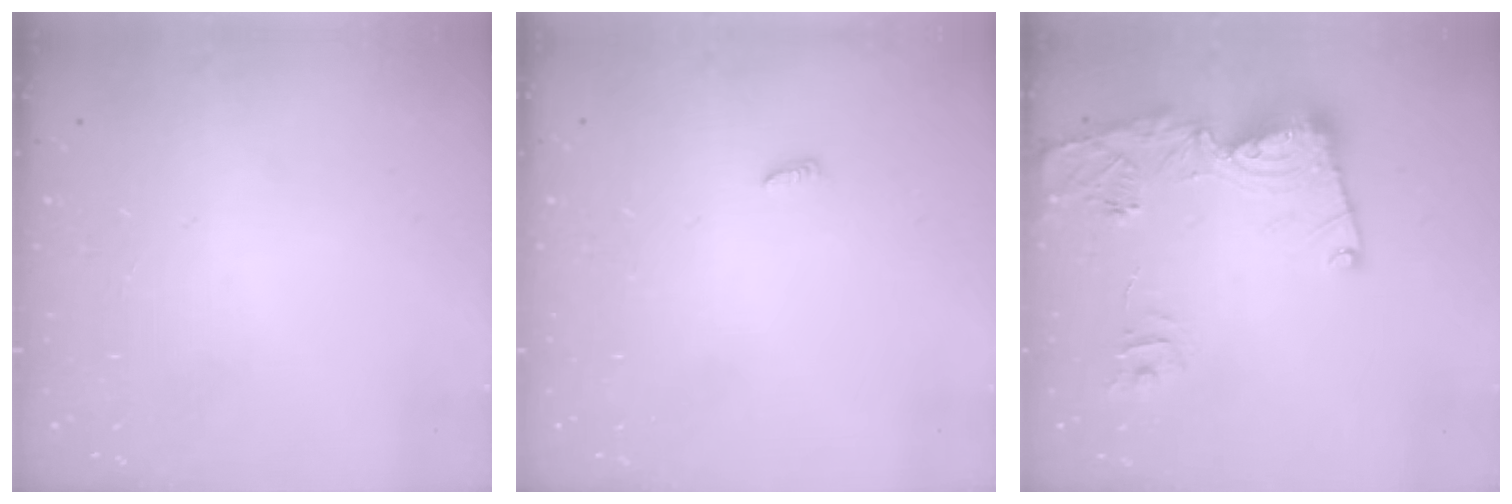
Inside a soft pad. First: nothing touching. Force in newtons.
{"total": 2.4, "press": 2.4, "slide": 0.2}
{"total": 16.2, "press": 16.2, "slide": 1.6}